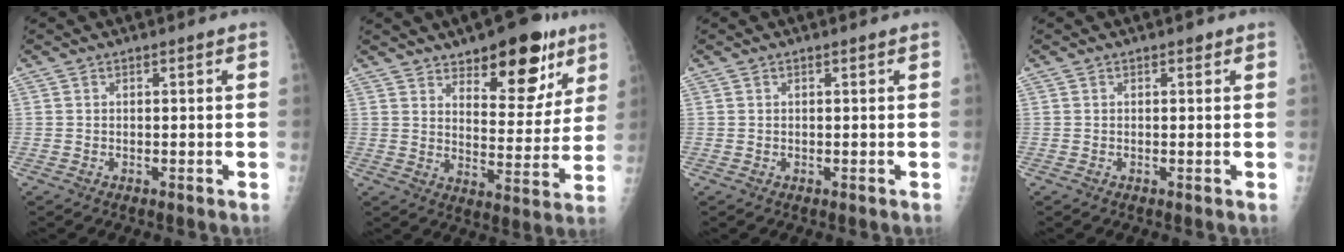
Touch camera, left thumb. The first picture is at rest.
{"total": 15.8, "force": [9.8, 7.0, 10.3], "torque": [-0.085, -0.056, 0.142]}
{"total": 0.0}
{"total": 0.6, "force": [0.4, 0.4, 0.3], "torque": [0.000, -0.001, 0.002]}